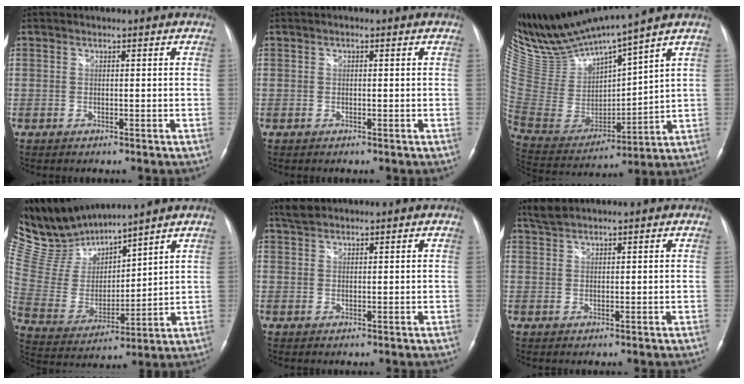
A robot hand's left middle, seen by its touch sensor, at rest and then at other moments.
{"total": 0.0}
{"total": 15.6, "force": [14.5, -0.6, 5.9], "torque": [-0.130, -0.023, 0.299]}
{"total": 13.1, "force": [12.6, 1.3, 3.1], "torque": [-0.088, 0.002, 0.266]}
{"total": 2.1, "force": [1.9, 0.7, 0.6], "torque": [-0.017, 0.011, 0.037]}
{"total": 1.9, "force": [1.9, 0.0, 0.5], "torque": [-0.018, 0.012, 0.042]}